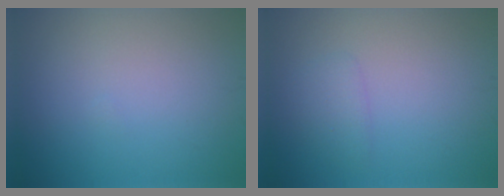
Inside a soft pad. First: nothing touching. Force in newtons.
{"total": 1.4, "press": 1.4, "slide": 0.1}